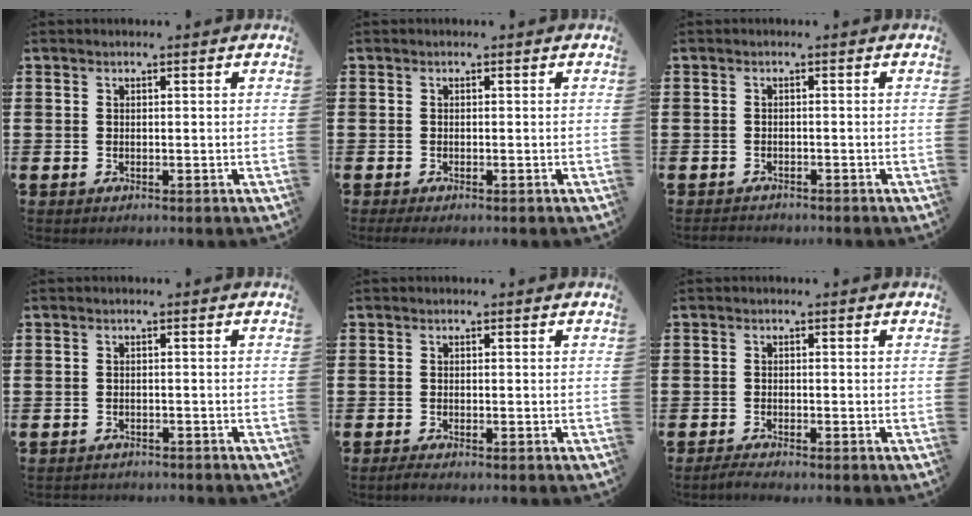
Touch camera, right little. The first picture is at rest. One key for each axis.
{"total": 0.5, "fx": -0.3, "fy": 0.1, "fz": 0.4, "tx": -0.007, "ty": 0.000, "tz": -0.007}
{"total": 0.8, "fx": -0.8, "fy": 0.1, "fz": 0.0, "tx": -0.003, "ty": 0.001, "tz": -0.017}
{"total": 0.8, "fx": -0.8, "fy": 0.1, "fz": -0.1, "tx": -0.002, "ty": 0.002, "tz": -0.017}
{"total": 0.7, "fx": -0.4, "fy": 0.0, "fz": 0.6, "tx": -0.010, "ty": -0.002, "tz": -0.008}
{"total": 1.0, "fx": -0.8, "fy": 0.0, "fz": 0.6, "tx": -0.011, "ty": -0.001, "tz": -0.016}